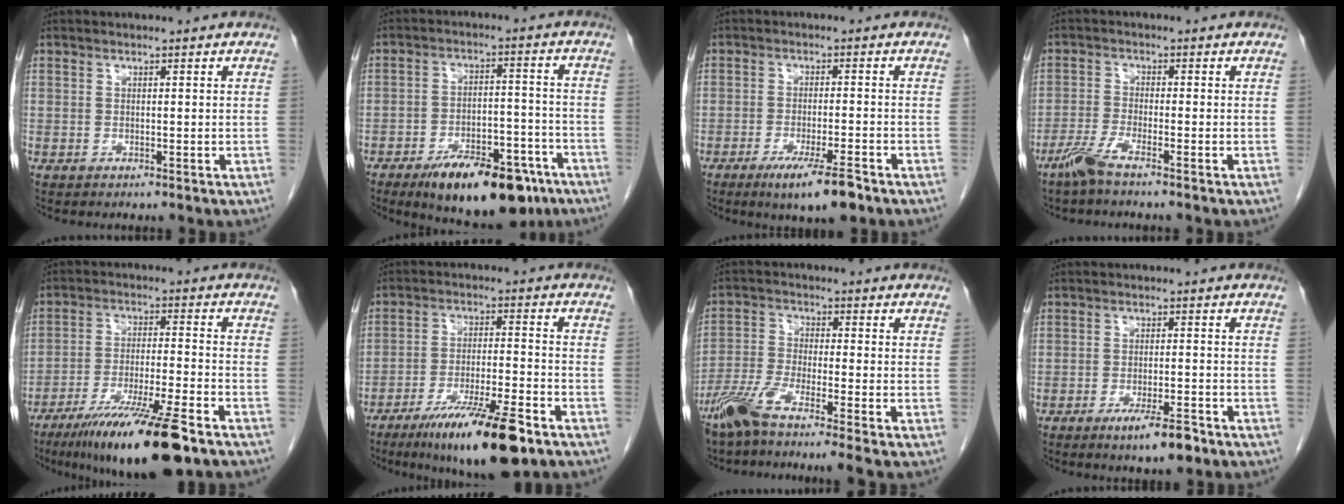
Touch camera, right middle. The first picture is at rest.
{"total": 15.3, "force": [-10.3, 5.6, 9.8], "torque": [-0.121, 0.011, -0.154]}
{"total": 7.2, "force": [-4.7, 0.5, 5.5], "torque": [-0.091, -0.015, -0.075]}
{"total": 3.7, "force": [-2.8, -0.2, 2.3], "torque": [-0.055, -0.009, -0.065]}
{"total": 15.5, "force": [-10.7, 0.6, 11.2], "torque": [-0.181, -0.038, -0.182]}
{"total": 13.9, "force": [-9.0, 1.5, 10.5], "torque": [-0.172, -0.027, -0.149]}
{"total": 8.2, "force": [-6.3, -1.0, 5.2], "torque": [-0.106, -0.025, -0.120]}
{"total": 5.2, "force": [-3.4, 0.7, 3.9], "torque": [-0.065, -0.007, -0.052]}